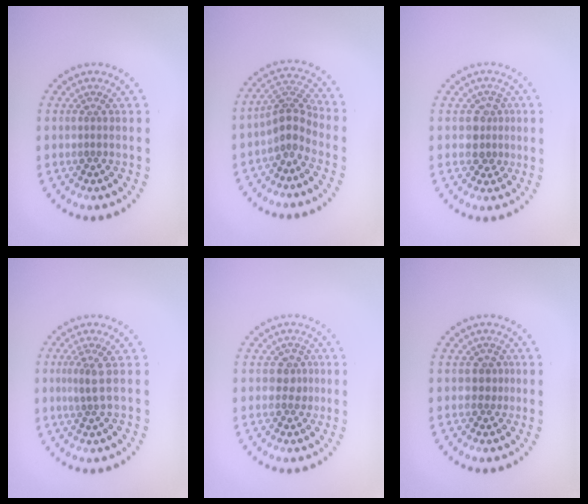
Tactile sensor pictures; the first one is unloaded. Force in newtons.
{"total": 2.8, "press": 2.3, "slide": 1.6}
{"total": 2.1, "press": 1.8, "slide": 1.0}
{"total": 1.7, "press": 1.2, "slide": 1.2}
{"total": 1.6, "press": 1.4, "slide": 0.8}
{"total": 1.5, "press": 1.2, "slide": 0.9}